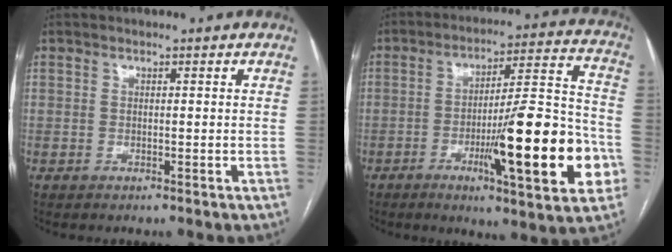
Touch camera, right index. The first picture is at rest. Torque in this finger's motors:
{"motor_torque": [2.14, 0.00, 1.05, 0.21]}